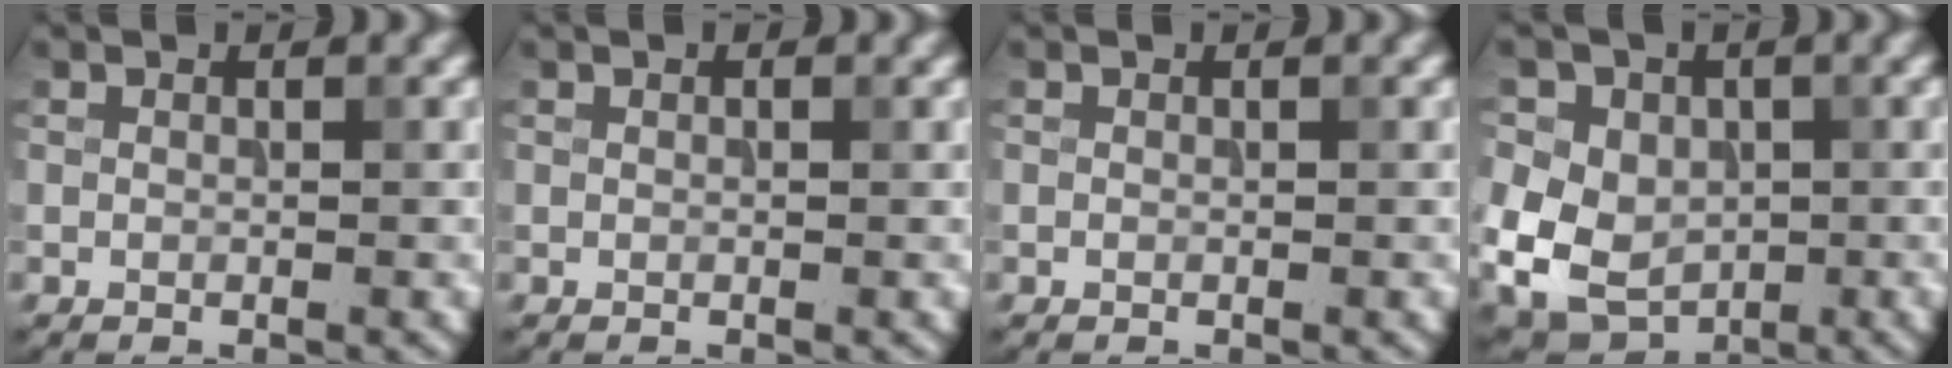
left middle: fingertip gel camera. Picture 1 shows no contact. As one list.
[{"total": 0.0}, {"total": 0.0}, {"total": 10.2, "force": [-0.4, 8.1, 6.2], "torque": [-0.117, 0.005, -0.032]}]